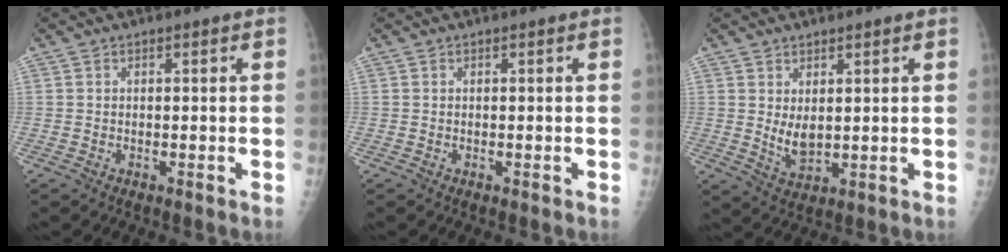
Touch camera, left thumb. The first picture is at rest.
{"total": 0.0}
{"total": 4.7, "force": [1.3, 2.4, 3.8], "torque": [-0.060, -0.021, 0.033]}